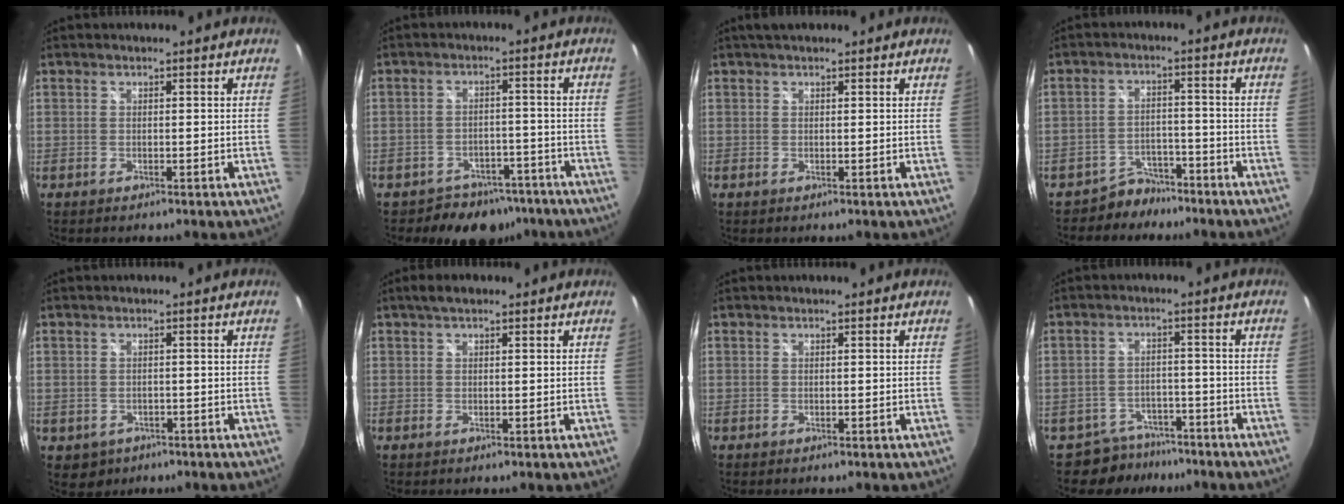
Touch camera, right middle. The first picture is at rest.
{"total": 9.0, "force": [-6.8, 5.6, 1.6], "torque": [-0.035, 0.019, -0.083]}
{"total": 2.8, "force": [2.0, 1.0, 1.7], "torque": [-0.027, 0.011, 0.029]}
{"total": 5.1, "force": [-4.3, 2.7, 0.0], "torque": [-0.005, 0.016, -0.070]}
{"total": 3.5, "force": [-1.3, 3.0, 1.1], "torque": [-0.031, -0.004, -0.010]}
{"total": 2.8, "force": [1.7, 1.1, 1.9], "torque": [-0.034, 0.009, 0.025]}
{"total": 0.0}
{"total": 6.6, "force": [-5.6, 3.5, 0.1], "torque": [-0.013, 0.012, -0.082]}